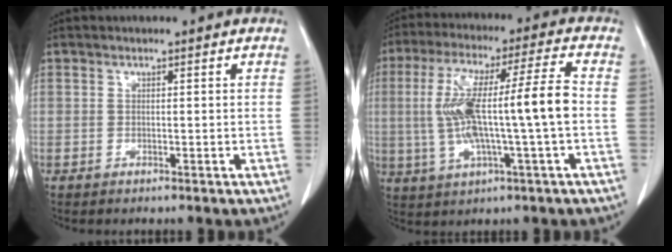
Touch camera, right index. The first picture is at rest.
{"total": 14.8, "force": [-0.5, 0.6, 14.8], "torque": [-0.285, 0.023, -0.010]}